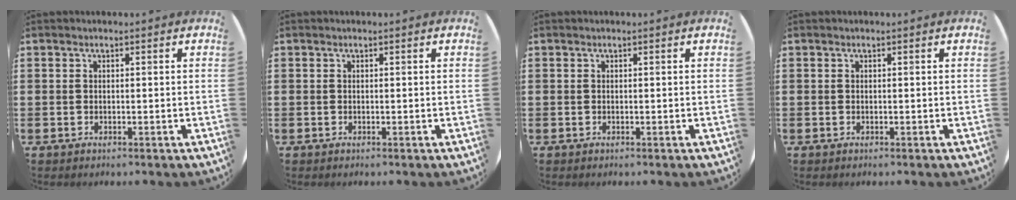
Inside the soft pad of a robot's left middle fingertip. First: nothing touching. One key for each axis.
{"total": 0.0}
{"total": 0.0}
{"total": 0.0}